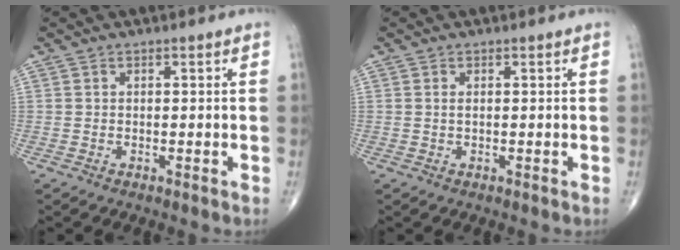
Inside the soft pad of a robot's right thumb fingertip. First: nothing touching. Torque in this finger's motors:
{"motor_torque": [-0.24, 0.27, 0.10, 0.33, -0.05]}